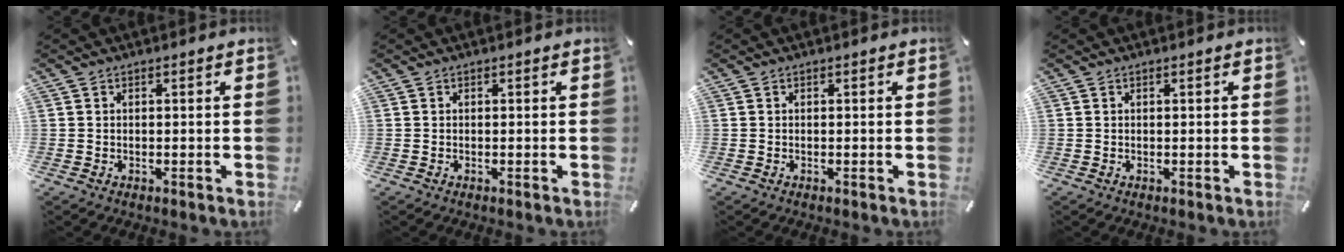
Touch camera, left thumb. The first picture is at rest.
{"total": 0.0}
{"total": 0.0}
{"total": 0.0}